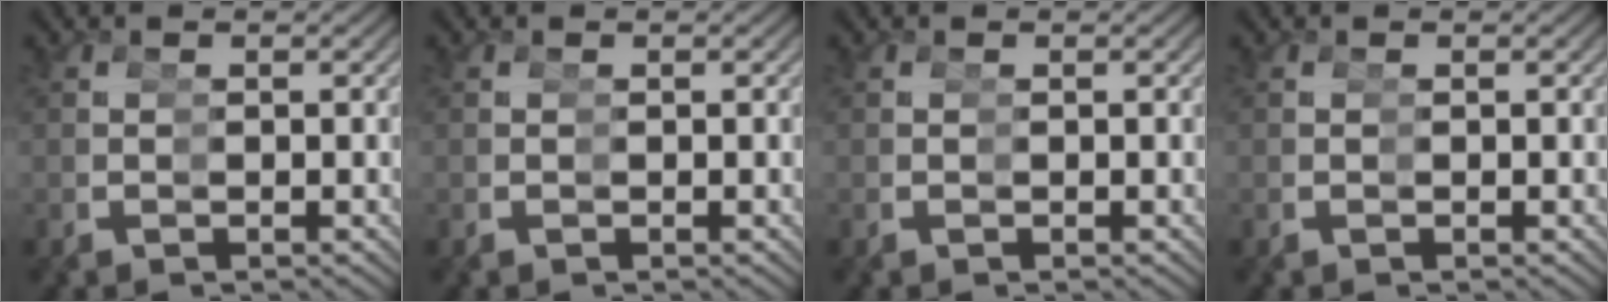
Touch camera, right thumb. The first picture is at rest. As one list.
[{"total": 0.0}, {"total": 0.0}, {"total": 0.0}]